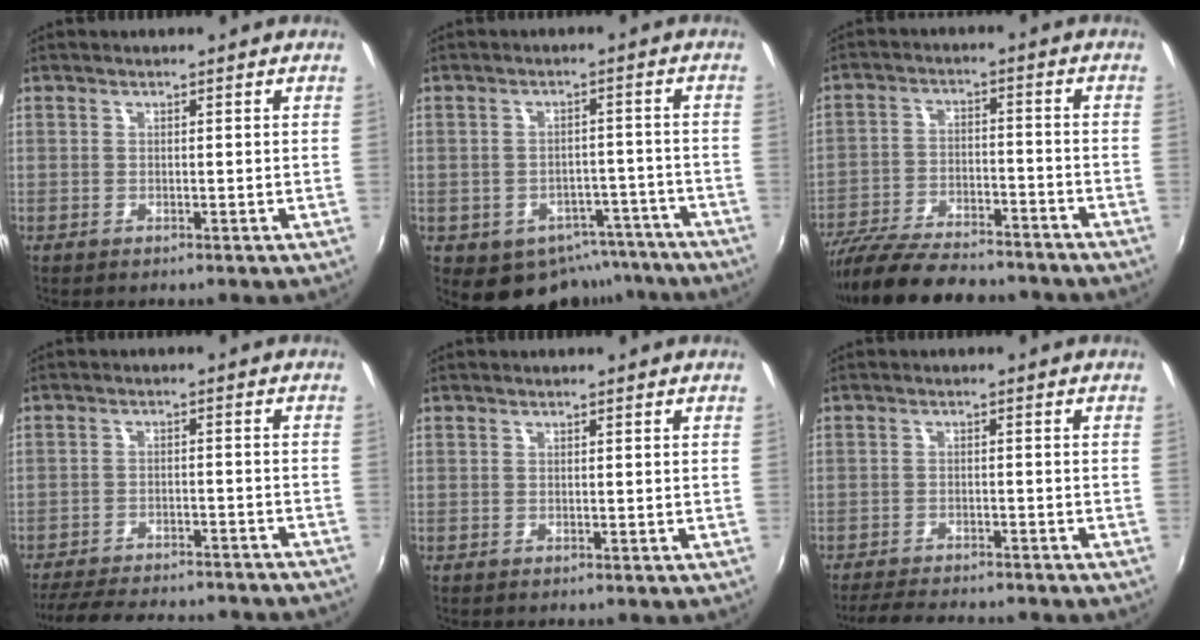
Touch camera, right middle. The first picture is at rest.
{"total": 10.6, "force": [-7.2, 7.0, 3.2], "torque": [-0.062, 0.019, -0.068]}
{"total": 20.1, "force": [-17.2, 5.2, 9.2], "torque": [-0.187, -0.033, -0.269]}
{"total": 22.9, "force": [-20.2, 5.3, 9.3], "torque": [-0.187, -0.015, -0.263]}
{"total": 0.0}
{"total": 9.1, "force": [-8.3, 1.4, 3.5], "torque": [-0.089, -0.018, -0.128]}